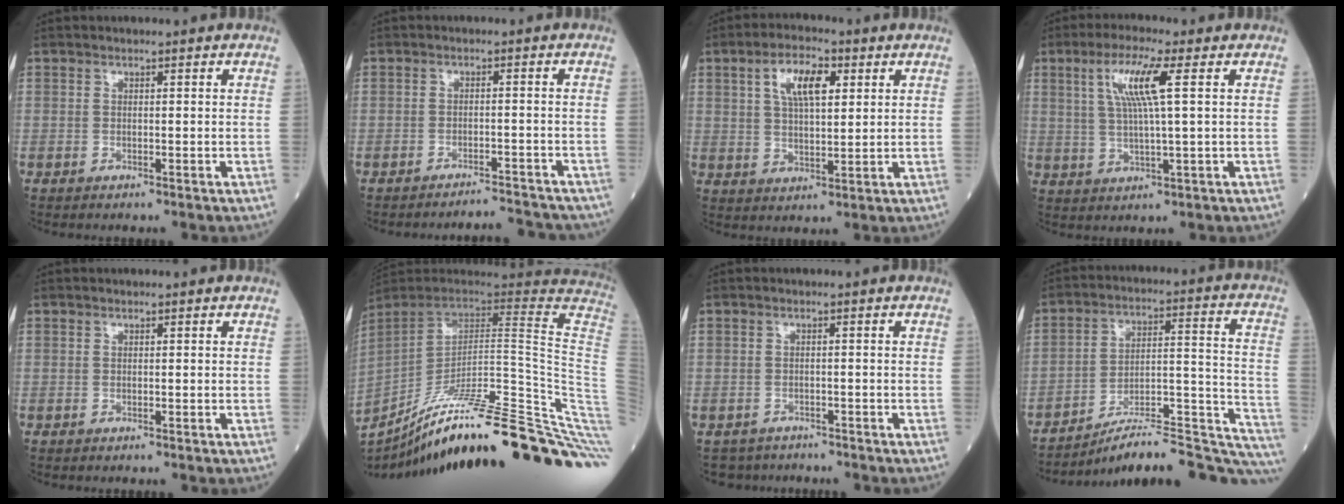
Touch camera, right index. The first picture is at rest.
{"total": 5.5, "force": [-5.5, 0.5, 0.0], "torque": [0.009, 0.008, -0.072]}
{"total": 7.9, "force": [3.1, 3.0, 6.7], "torque": [-0.125, 0.012, 0.056]}
{"total": 7.8, "force": [2.5, 0.0, 7.4], "torque": [-0.147, 0.009, 0.051]}
{"total": 0.0}
{"total": 37.0, "force": [-26.2, -0.3, 26.1], "torque": [-0.238, -0.046, -0.369]}
{"total": 3.3, "force": [-2.8, 1.6, -0.9], "torque": [0.010, 0.001, -0.050]}
{"total": 23.1, "force": [-21.0, 2.5, 9.2], "torque": [-0.060, 0.042, -0.296]}